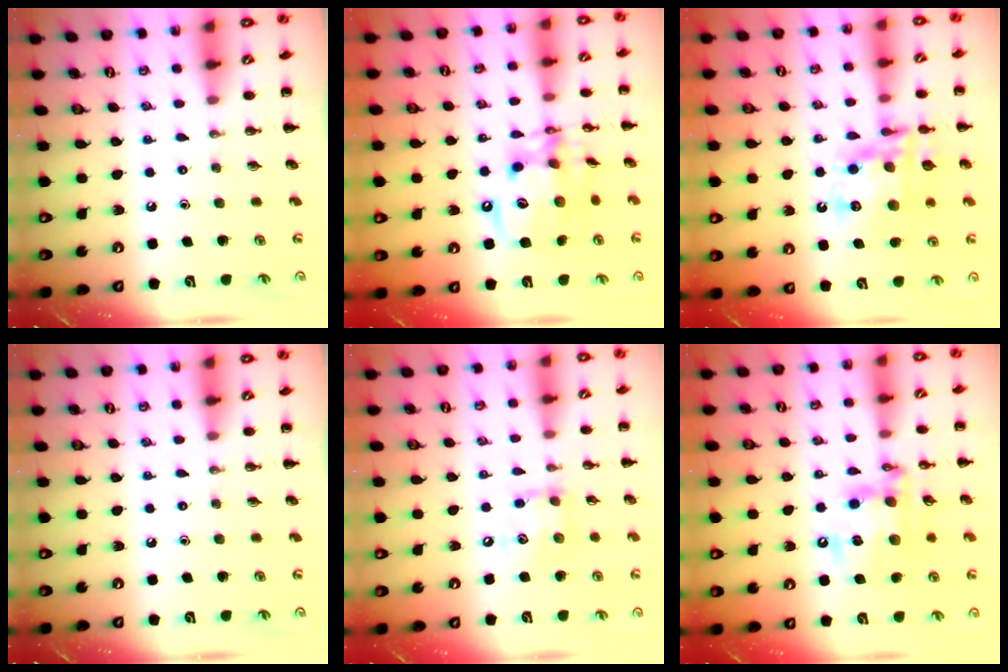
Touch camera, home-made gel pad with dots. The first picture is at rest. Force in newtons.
{"total": 13.5, "press": 13.4, "slide": 2.0}
{"total": 15.9, "press": 15.5, "slide": 3.5}
{"total": 0.0}
{"total": 9.0, "press": 9.0, "slide": 0.6}
{"total": 14.2, "press": 13.8, "slide": 3.4}